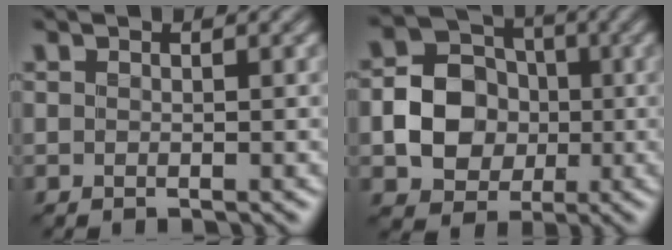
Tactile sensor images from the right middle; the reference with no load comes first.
{"total": 6.4, "force": [-0.9, 5.3, 3.4], "torque": [-0.056, 0.005, -0.024]}